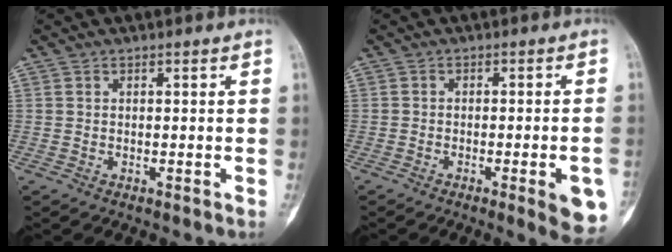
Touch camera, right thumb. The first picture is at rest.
{"total": 8.1, "force": [-3.3, 1.6, 7.2], "torque": [-0.079, 0.005, -0.037]}